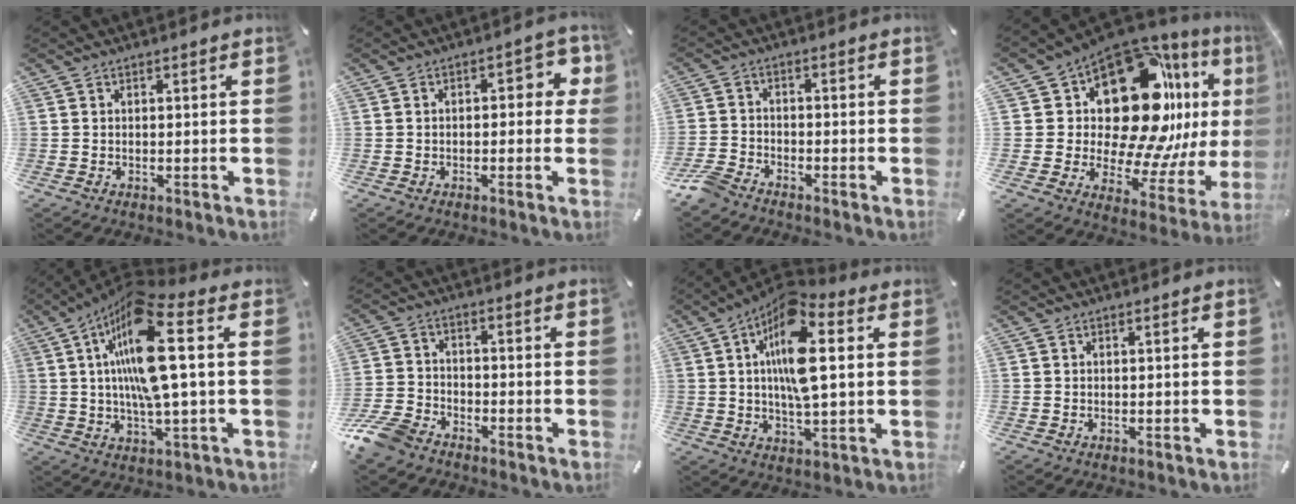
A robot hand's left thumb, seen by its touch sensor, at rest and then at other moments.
{"total": 5.7, "force": [0.4, 3.0, 4.9], "torque": [-0.063, 0.004, -0.002]}
{"total": 5.0, "force": [-4.1, 2.1, 1.8], "torque": [-0.057, 0.011, -0.085]}
{"total": 25.1, "force": [8.2, 14.7, 18.6], "torque": [-0.295, -0.086, 0.151]}
{"total": 17.9, "force": [3.5, 3.8, 17.2], "torque": [-0.362, -0.008, 0.042]}
{"total": 8.9, "force": [-6.7, 4.6, 3.6], "torque": [-0.083, 0.030, -0.132]}
{"total": 15.3, "force": [3.2, 5.8, 13.7], "torque": [-0.261, -0.006, 0.052]}
{"total": 0.0}